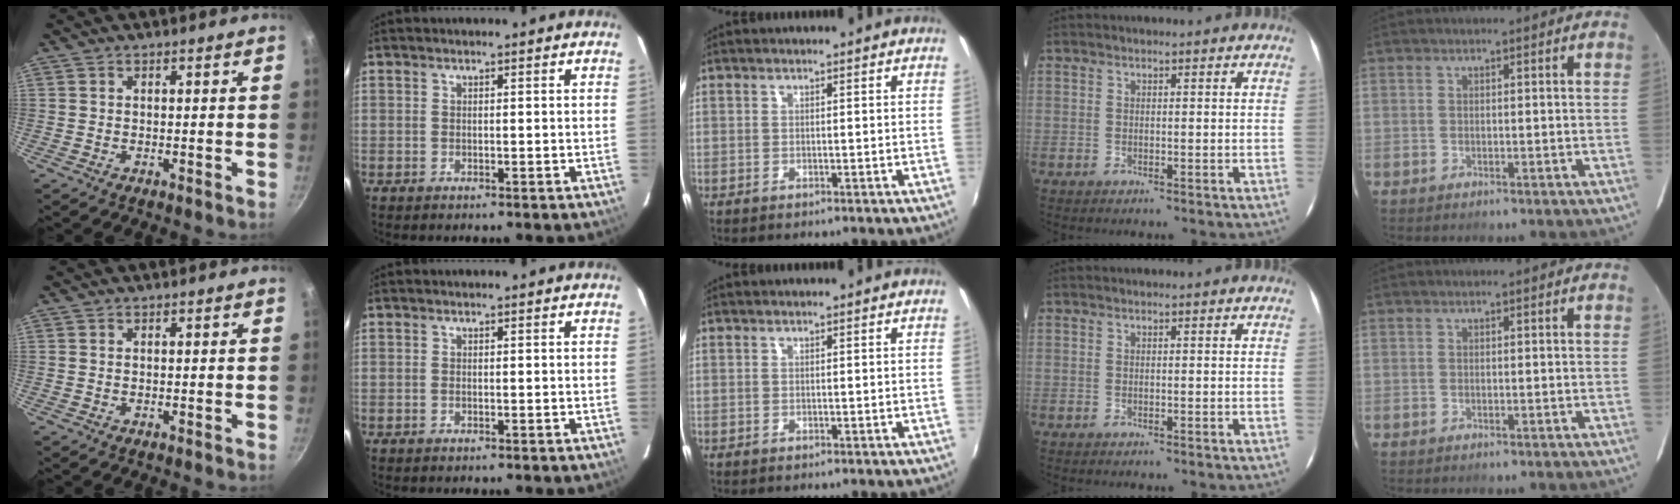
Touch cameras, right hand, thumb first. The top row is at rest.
{}